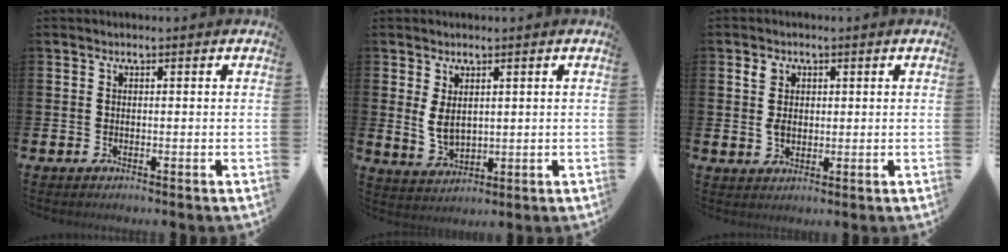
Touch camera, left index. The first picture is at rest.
{"total": 3.6, "force": [1.7, 1.8, 2.6], "torque": [-0.036, -0.005, 0.028]}
{"total": 3.2, "force": [1.2, 2.4, 1.7], "torque": [-0.020, 0.003, 0.017]}